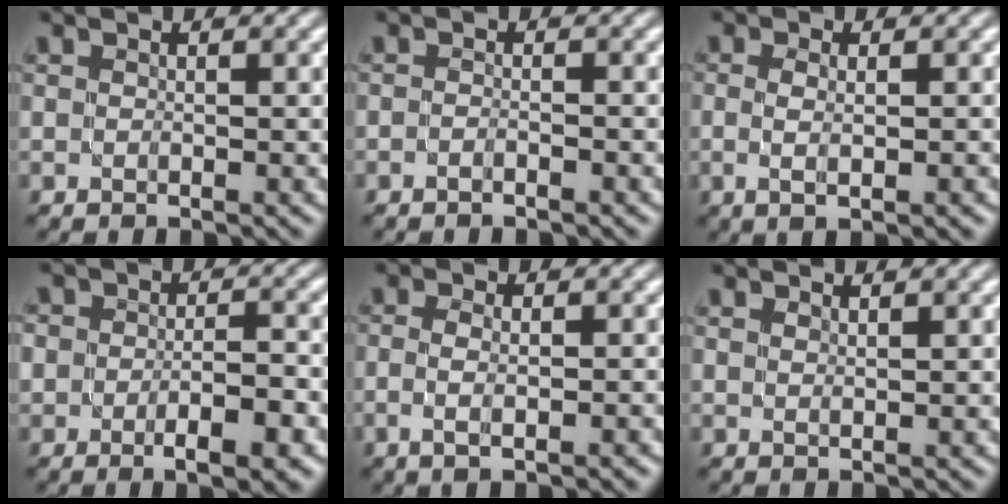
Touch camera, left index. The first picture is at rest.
{"total": 0.8, "force": [-0.7, 0.0, 0.5], "torque": [-0.012, 0.000, -0.014]}
{"total": 2.7, "force": [-0.1, 0.9, 2.5], "torque": [-0.033, 0.000, -0.001]}
{"total": 5.3, "force": [-1.9, 2.7, 4.2], "torque": [-0.037, -0.003, -0.027]}
{"total": 3.3, "force": [-0.5, 1.4, 2.9], "torque": [-0.032, 0.001, -0.009]}
{"total": 0.6, "force": [0.6, -0.1, 0.0], "torque": [0.001, -0.001, 0.014]}